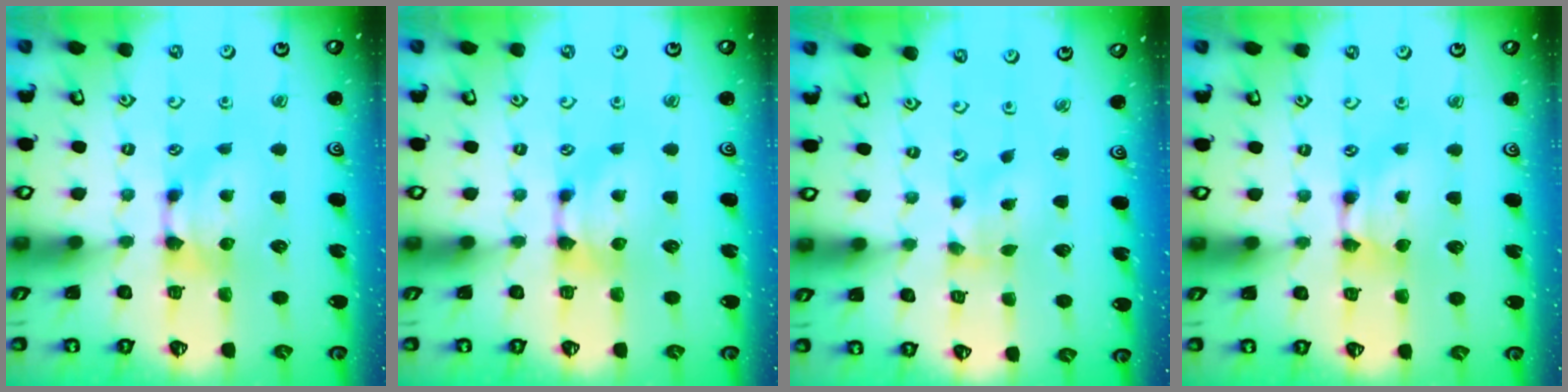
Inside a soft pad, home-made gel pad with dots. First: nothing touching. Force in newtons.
{"total": 0.0}
{"total": 1.7, "press": 1.3, "slide": 1.1}
{"total": 1.7, "press": 1.7, "slide": 0.2}